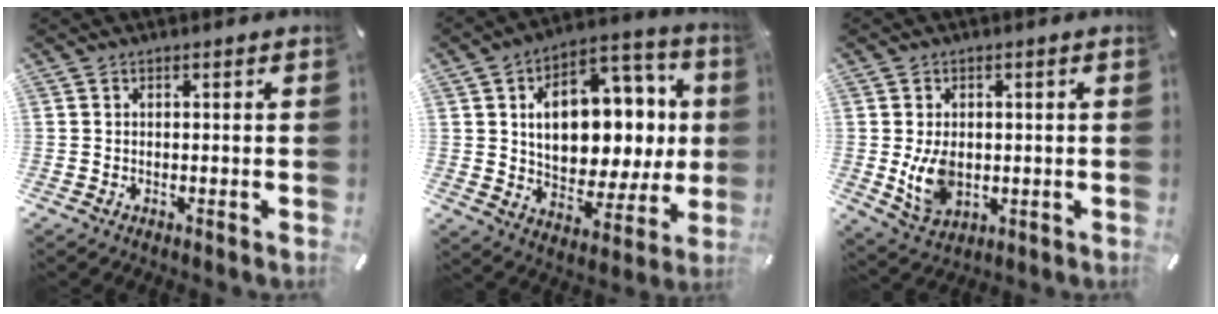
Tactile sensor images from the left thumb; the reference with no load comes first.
{"total": 17.7, "force": [3.4, 12.1, 12.5], "torque": [-0.167, -0.017, 0.063]}
{"total": 7.8, "force": [-0.2, 5.7, 5.3], "torque": [-0.109, -0.012, -0.008]}